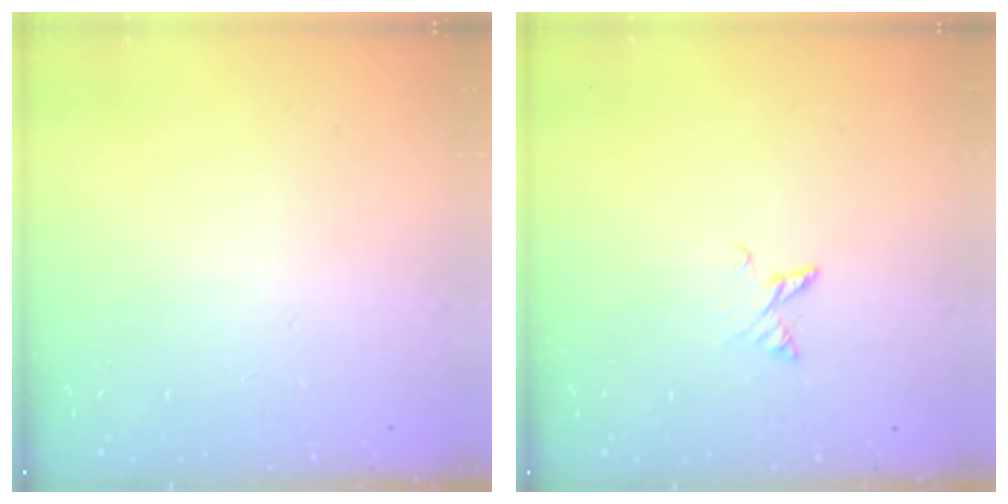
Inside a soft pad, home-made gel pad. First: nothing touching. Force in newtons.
{"total": 3.5, "press": 3.5, "slide": 0.3}